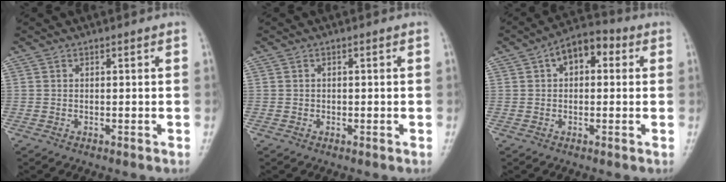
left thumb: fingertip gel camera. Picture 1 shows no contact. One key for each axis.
{"total": 0.5, "fx": -0.2, "fy": 0.5, "fz": 0.1, "tx": 0.003, "ty": 0.003, "tz": -0.005}
{"total": 7.7, "fx": 2.0, "fy": 4.7, "fz": 5.8, "tx": -0.063, "ty": 0.025, "tz": 0.019}